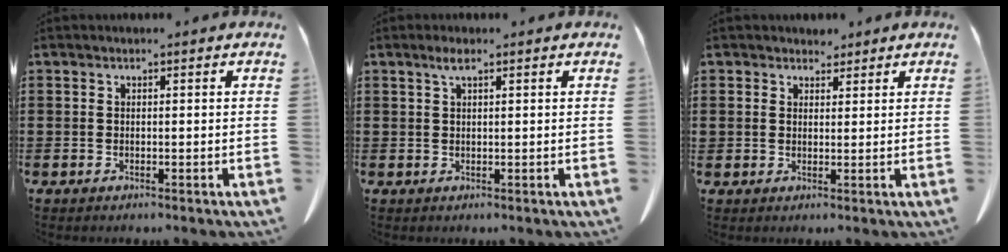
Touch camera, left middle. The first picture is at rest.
{"total": 1.9, "force": [1.0, 0.4, 1.6], "torque": [-0.034, 0.002, 0.017]}
{"total": 2.5, "force": [2.1, 1.3, 0.0], "torque": [-0.002, 0.002, 0.039]}